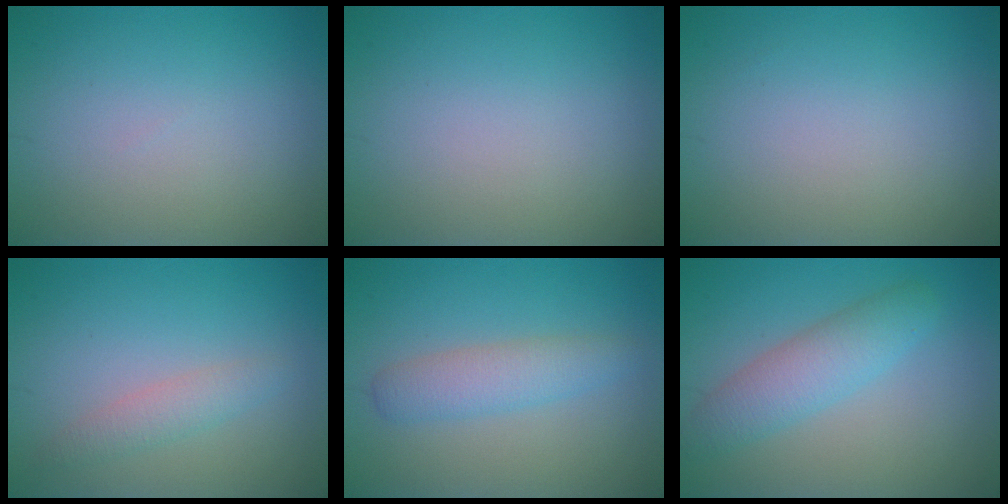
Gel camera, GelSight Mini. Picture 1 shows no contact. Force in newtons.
{"total": 0.0}
{"total": 0.0}
{"total": 1.9, "press": 1.9, "slide": 0.1}
{"total": 3.0, "press": 3.0, "slide": 0.1}
{"total": 4.0, "press": 4.0, "slide": 0.0}